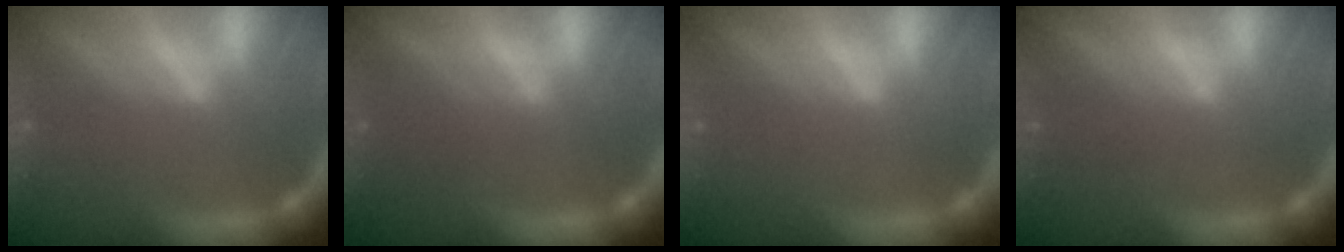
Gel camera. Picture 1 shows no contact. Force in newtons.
{"total": 2.5}
{"total": 0.0}
{"total": 1.4}